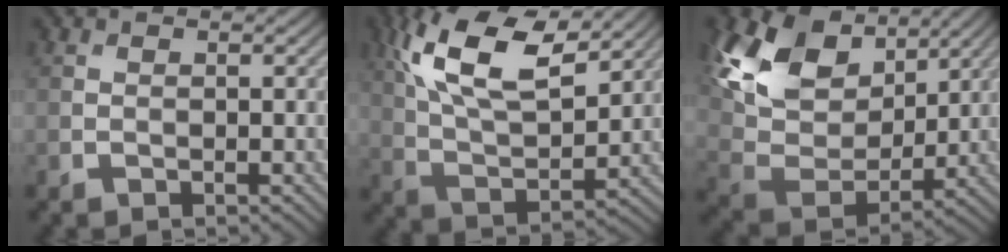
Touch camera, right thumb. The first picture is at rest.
{"total": 13.8, "force": [7.2, 5.6, 10.4], "torque": [-0.223, 0.011, 0.129]}
{"total": 14.2, "force": [7.5, 8.5, 8.5], "torque": [-0.216, 0.022, 0.139]}